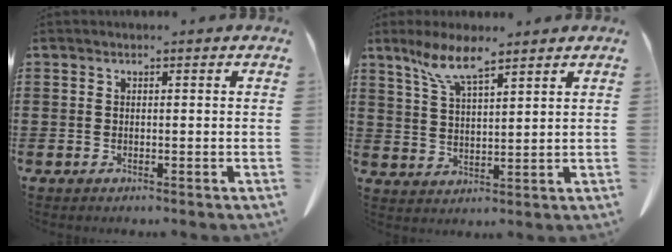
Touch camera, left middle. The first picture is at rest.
{"total": 7.0, "force": [5.1, 1.1, 4.6], "torque": [-0.105, -0.007, 0.092]}